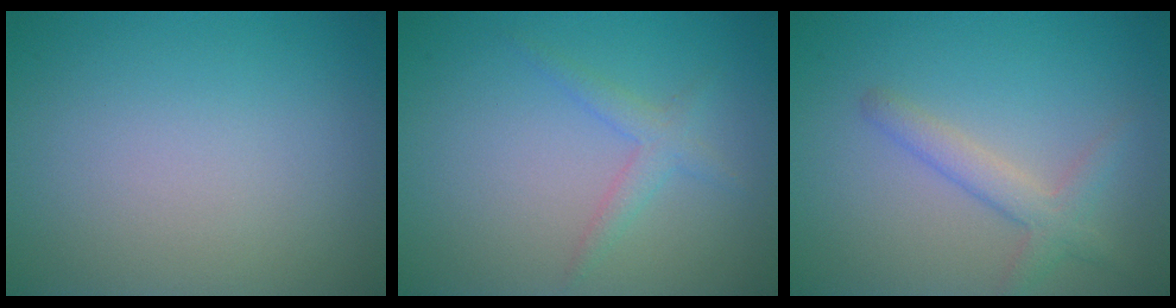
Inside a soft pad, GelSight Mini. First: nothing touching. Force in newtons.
{"total": 1.8, "press": 1.8, "slide": 0.1}
{"total": 2.6, "press": 2.5, "slide": 0.1}